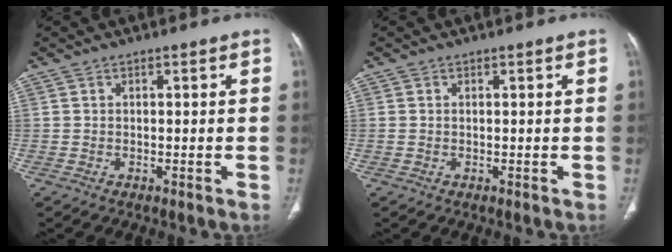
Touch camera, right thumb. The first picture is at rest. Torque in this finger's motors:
{"motor_torque": [0.30, 0.16, 0.04, 0.44, 0.05]}